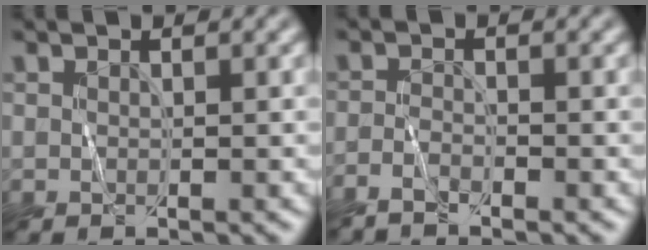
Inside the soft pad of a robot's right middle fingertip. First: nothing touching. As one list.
[{"total": 2.3, "force": [-2.2, 0.0, 0.7], "torque": [-0.010, 0.006, -0.045]}]